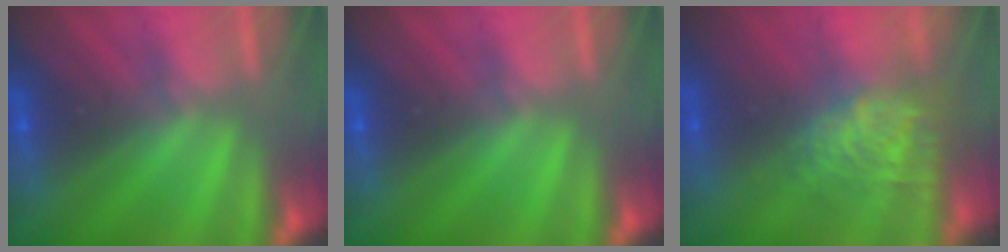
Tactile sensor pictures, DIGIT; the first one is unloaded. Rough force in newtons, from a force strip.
{"total": 0.0}
{"total": 7.6}